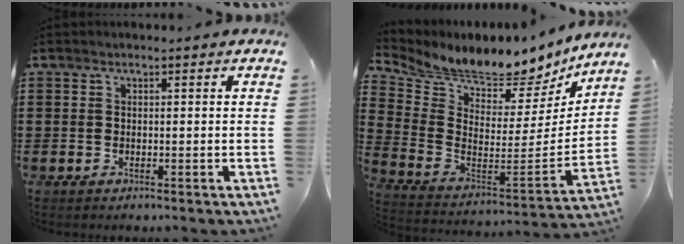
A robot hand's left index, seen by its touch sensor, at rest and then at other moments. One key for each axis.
{"total": 6.5, "fx": 6.2, "fy": 1.4, "fz": 1.1, "tx": -0.052, "ty": -0.069, "tz": 0.101}